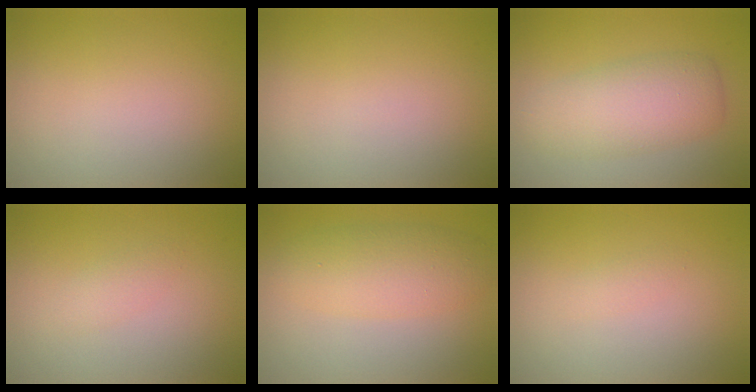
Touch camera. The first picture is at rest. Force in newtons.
{"total": 0.0}
{"total": 5.2, "press": 5.2, "slide": 0.1}
{"total": 1.1, "press": 1.1, "slide": 0.0}
{"total": 4.3, "press": 4.3, "slide": 0.0}
{"total": 0.7, "press": 0.7, "slide": 0.0}